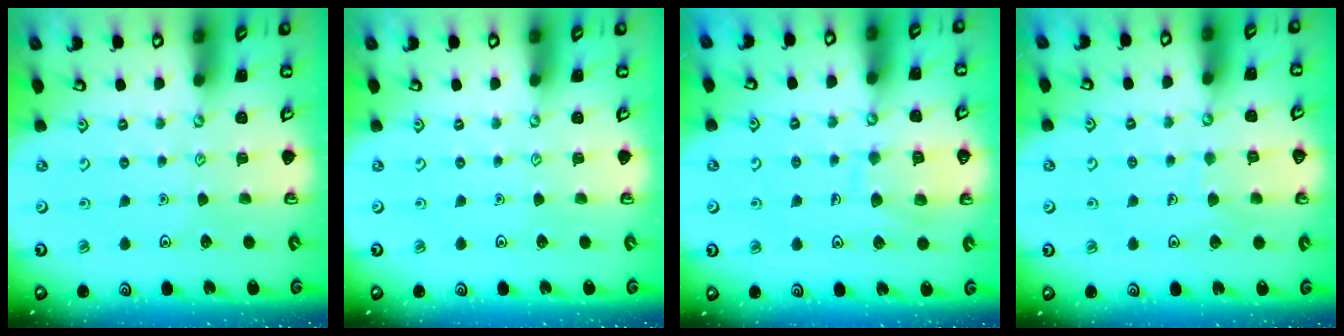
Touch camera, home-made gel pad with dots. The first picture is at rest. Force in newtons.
{"total": 0.0}
{"total": 9.1, "press": 9.0, "slide": 0.9}
{"total": 5.1, "press": 5.0, "slide": 0.4}